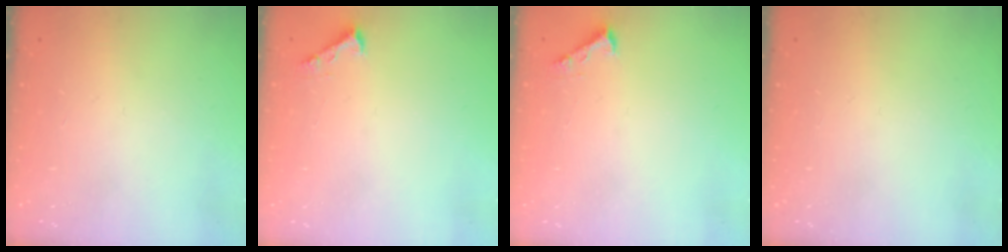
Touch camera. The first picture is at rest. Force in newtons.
{"total": 2.3, "press": 2.3, "slide": 0.3}
{"total": 2.3, "press": 2.3, "slide": 0.3}
{"total": 0.0}